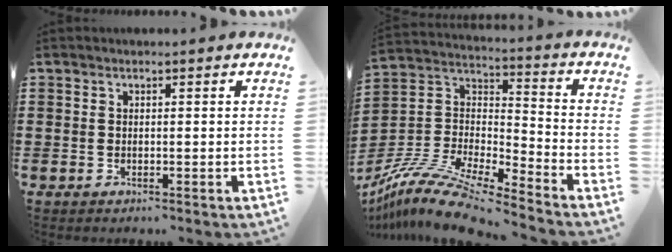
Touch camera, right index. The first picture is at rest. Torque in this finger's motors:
{"motor_torque": [-1.44, 0.70, 0.00, 0.01]}